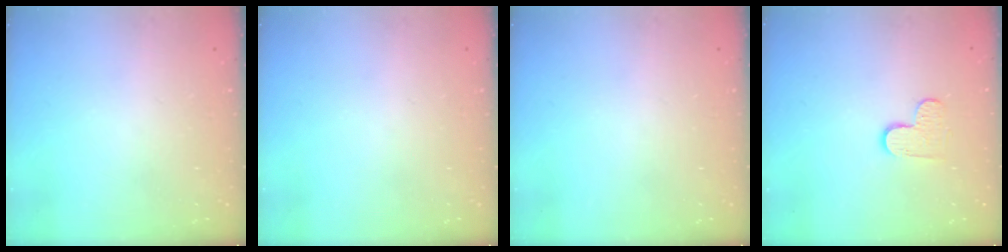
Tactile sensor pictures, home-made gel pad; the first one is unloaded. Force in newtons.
{"total": 0.0}
{"total": 0.0}
{"total": 5.9, "press": 5.9, "slide": 0.5}